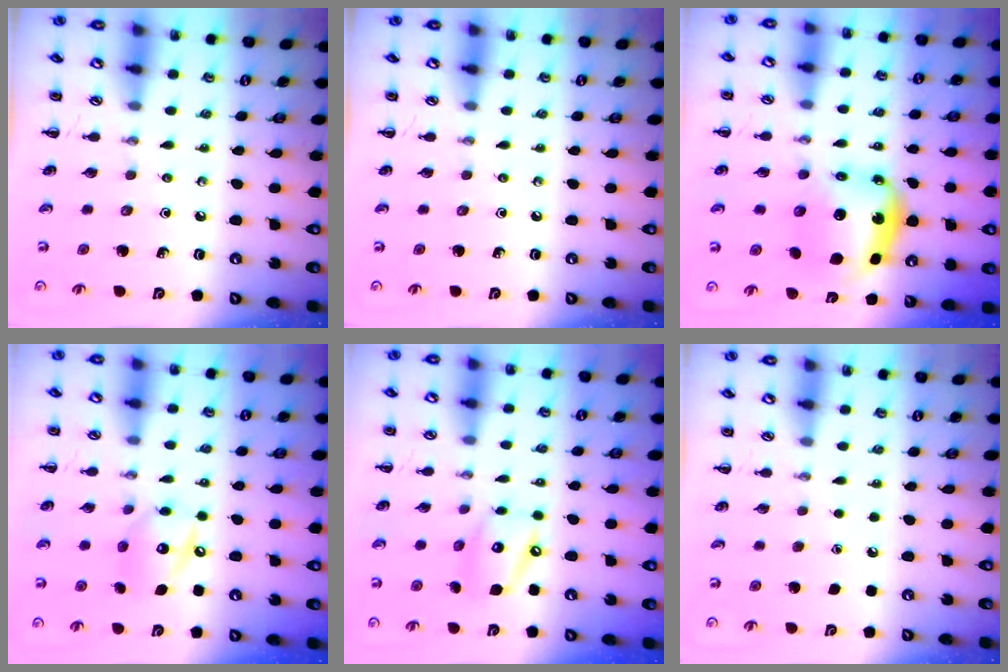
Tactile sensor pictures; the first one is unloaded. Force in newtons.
{"total": 0.0}
{"total": 6.4, "press": 6.3, "slide": 1.3}
{"total": 10.4, "press": 10.3, "slide": 1.5}
{"total": 11.0, "press": 10.8, "slide": 2.4}
{"total": 1.9, "press": 1.9, "slide": 0.2}